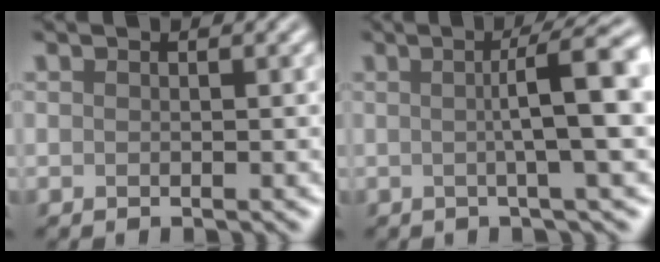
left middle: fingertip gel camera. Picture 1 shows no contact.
{"total": 8.0, "force": [0.8, 1.4, 7.8], "torque": [-0.098, 0.018, 0.009]}